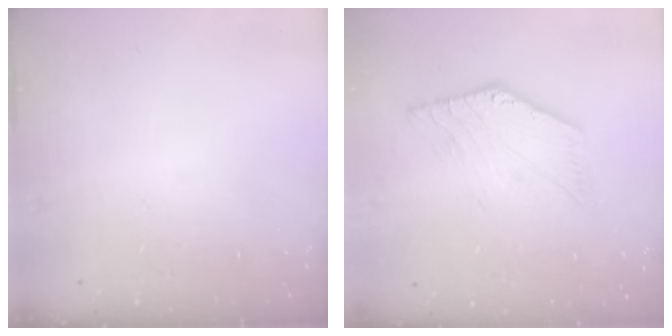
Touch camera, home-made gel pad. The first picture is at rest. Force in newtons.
{"total": 4.9, "press": 4.8, "slide": 0.9}